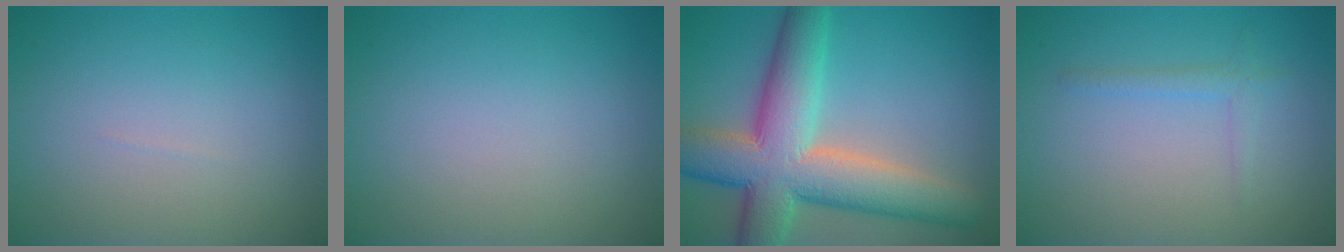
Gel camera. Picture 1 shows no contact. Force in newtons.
{"total": 0.0}
{"total": 11.0, "press": 11.0, "slide": 0.5}
{"total": 1.3, "press": 1.3, "slide": 0.1}